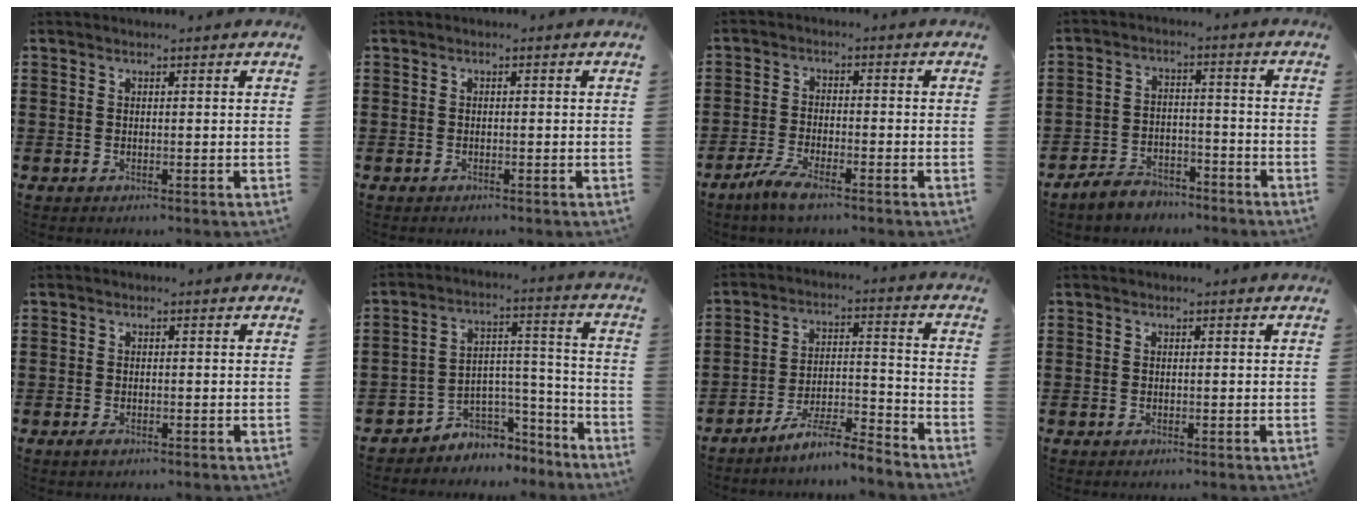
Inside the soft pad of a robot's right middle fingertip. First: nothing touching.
{"total": 0.0}
{"total": 4.3, "force": [-3.4, 0.7, 2.6], "torque": [-0.063, -0.006, -0.068]}
{"total": 4.6, "force": [-4.5, 1.1, 0.6], "torque": [-0.019, 0.007, -0.092]}
{"total": 0.9, "force": [-0.7, 0.5, 0.3], "torque": [-0.007, -0.003, -0.014]}
{"total": 4.6, "force": [-4.0, 2.3, -0.1], "torque": [-0.009, 0.003, -0.083]}
{"total": 6.8, "force": [-6.5, -0.2, 2.0], "torque": [-0.036, -0.003, -0.126]}
{"total": 0.0}